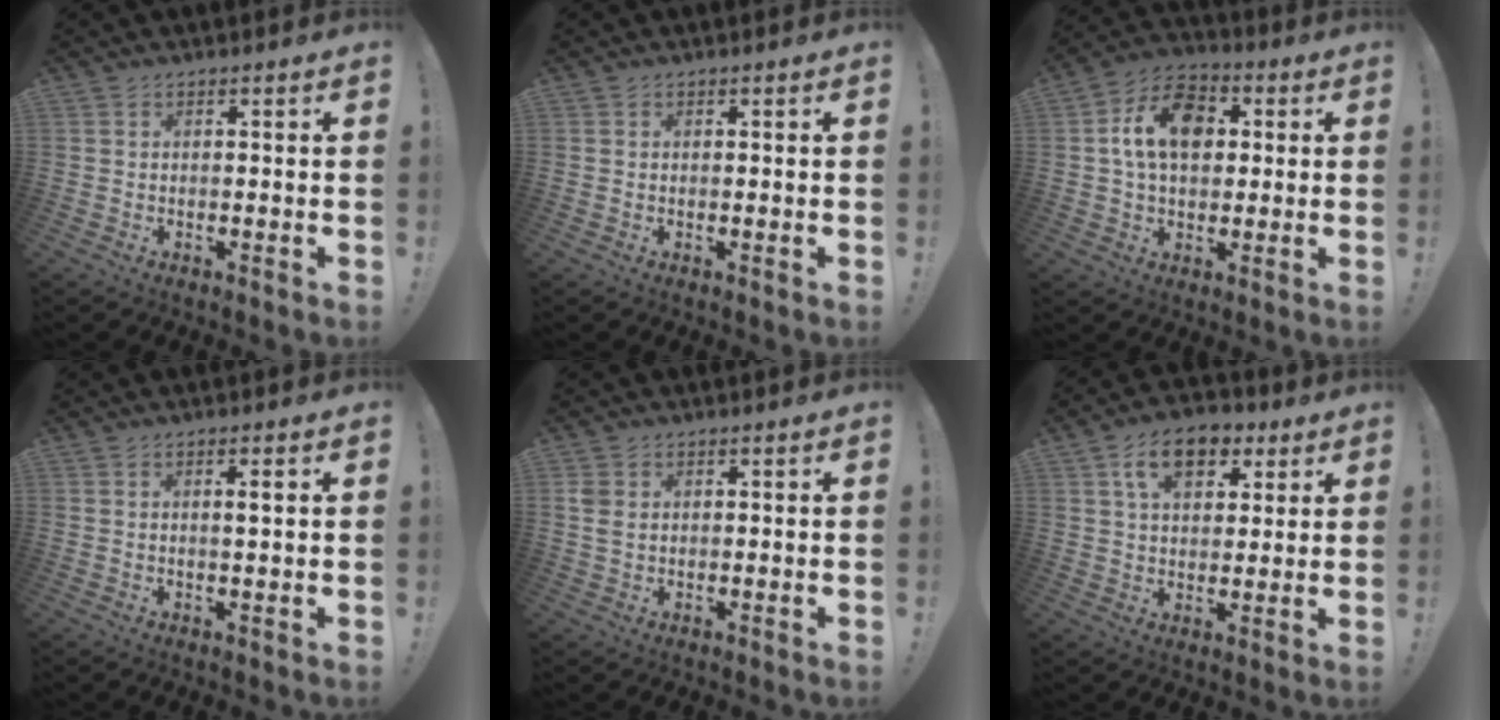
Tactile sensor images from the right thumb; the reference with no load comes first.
{"total": 0.0}
{"total": 14.3, "force": [3.1, 10.1, 9.7], "torque": [-0.145, 0.006, 0.062]}
{"total": 2.1, "force": [0.5, 0.2, 2.0], "torque": [-0.033, -0.001, 0.004]}
{"total": 3.2, "force": [0.8, 2.3, 2.1], "torque": [-0.045, 0.003, 0.016]}
{"total": 12.3, "force": [5.9, 8.1, 7.3], "torque": [-0.112, -0.005, 0.109]}